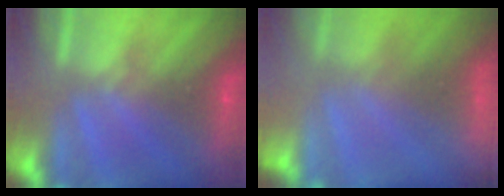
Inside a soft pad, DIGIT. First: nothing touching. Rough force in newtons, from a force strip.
{"total": 8.4}